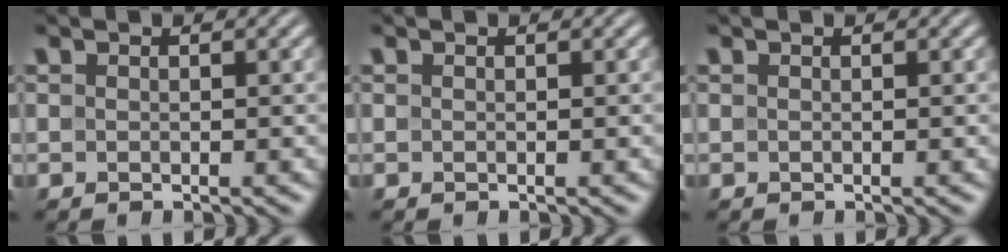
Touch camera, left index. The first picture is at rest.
{"total": 0.0}
{"total": 0.0}